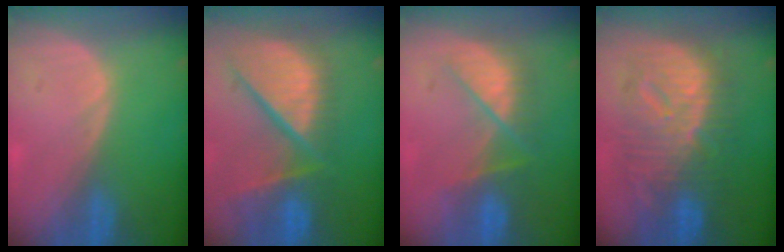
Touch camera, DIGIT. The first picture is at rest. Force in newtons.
{"total": 12.9, "press": 10.7, "slide": 7.2}
{"total": 7.1, "press": 7.0, "slide": 1.3}
{"total": 12.1, "press": 12.0, "slide": 1.2}